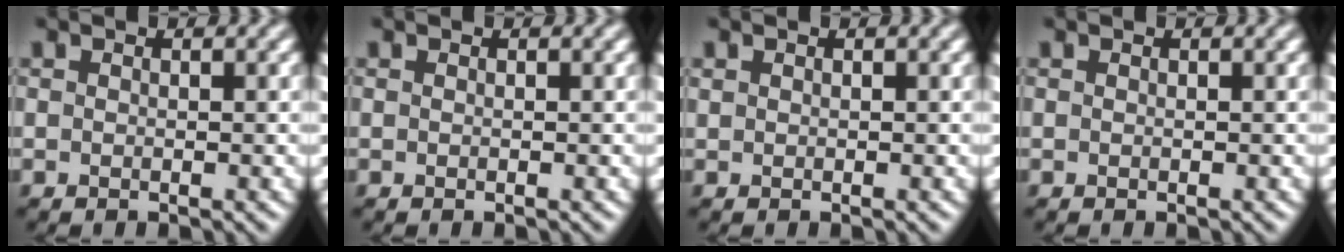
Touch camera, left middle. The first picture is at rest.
{"total": 0.0}
{"total": 0.0}
{"total": 0.0}